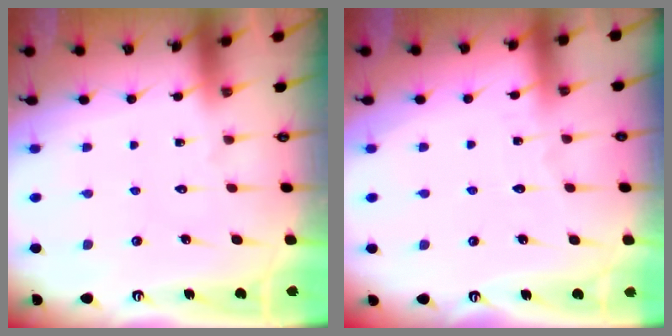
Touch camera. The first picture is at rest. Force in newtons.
{"total": 2.2, "press": 2.2, "slide": 0.2}